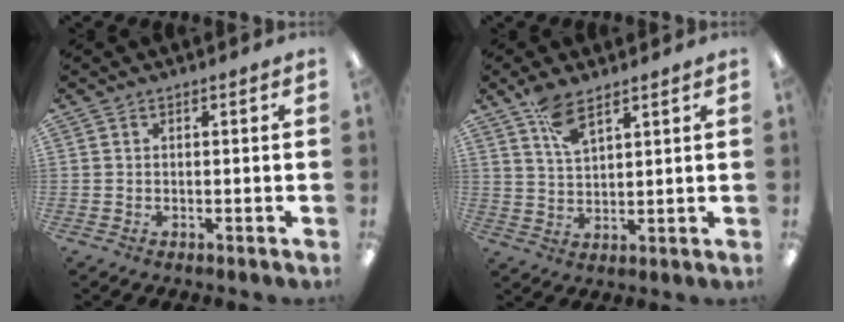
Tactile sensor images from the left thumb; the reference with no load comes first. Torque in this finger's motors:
{"motor_torque": [0.73, 0.41, 0.71, -0.52, 0.05]}